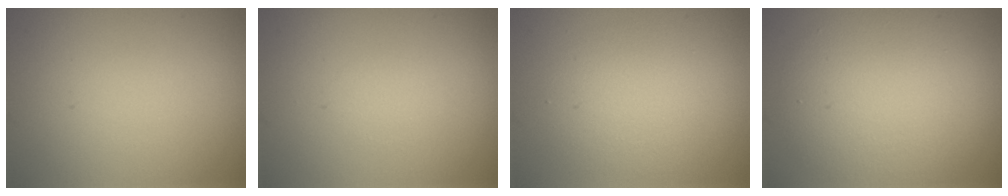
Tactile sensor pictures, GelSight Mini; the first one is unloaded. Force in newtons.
{"total": 0.5, "press": 0.5, "slide": 0.1}
{"total": 3.5, "press": 3.5, "slide": 0.2}
{"total": 6.6, "press": 6.6, "slide": 0.4}